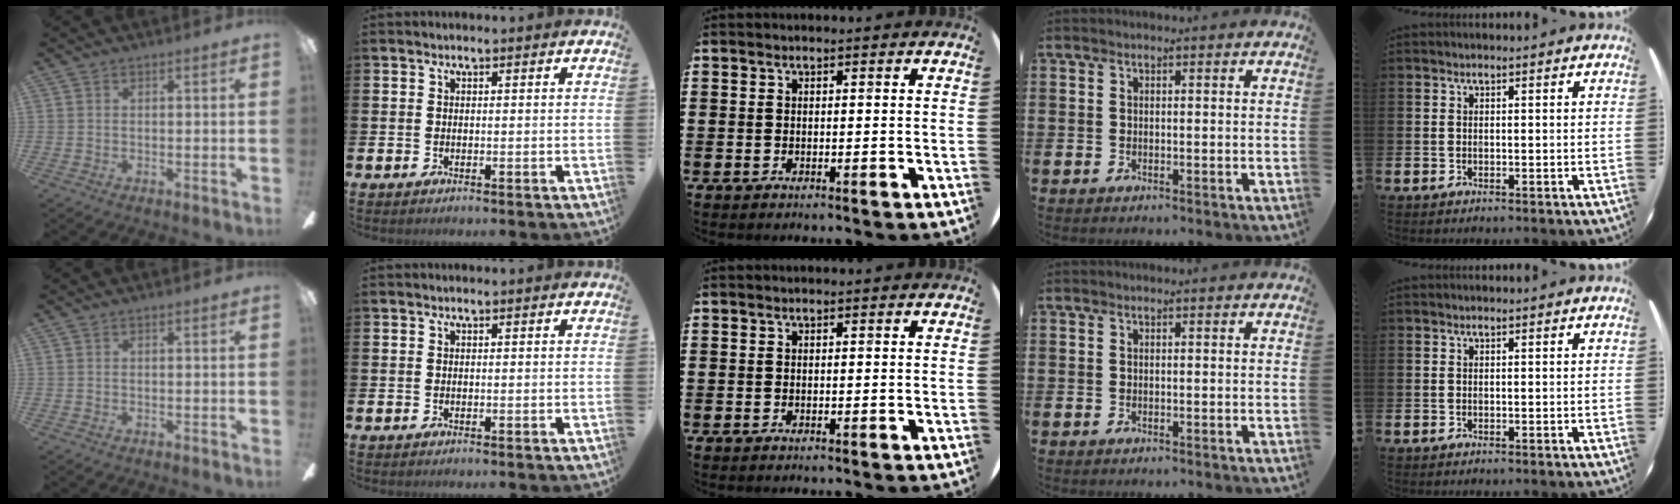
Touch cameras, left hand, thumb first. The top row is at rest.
{}